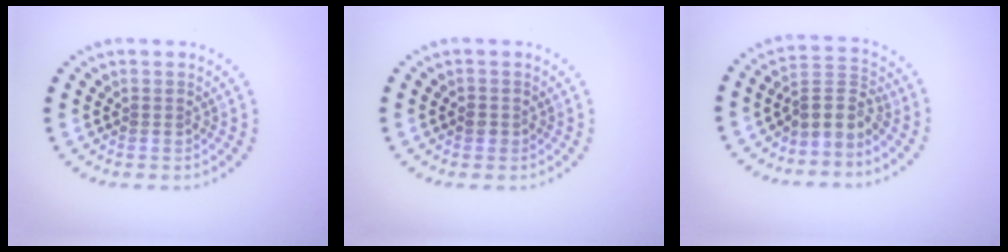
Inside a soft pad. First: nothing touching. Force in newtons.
{"total": 1.0, "press": 0.9, "slide": 0.4}
{"total": 2.9, "press": 2.3, "slide": 1.9}